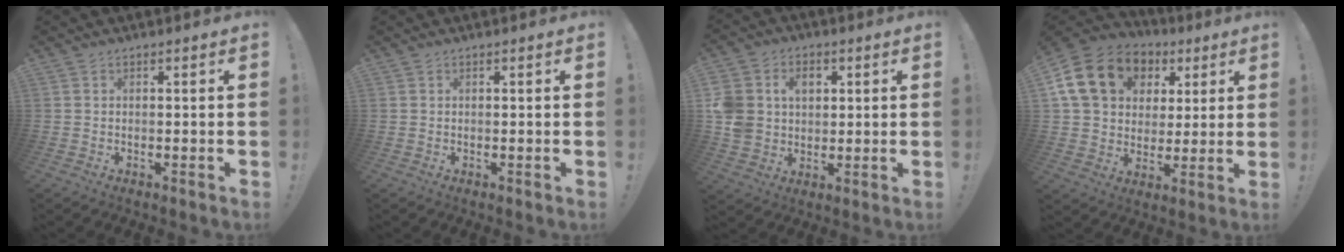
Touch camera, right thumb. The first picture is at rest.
{"total": 0.0}
{"total": 11.4, "force": [2.8, 9.8, 5.2], "torque": [-0.110, -0.008, 0.058]}
{"total": 19.7, "force": [7.4, 15.1, 10.2], "torque": [-0.158, -0.013, 0.155]}